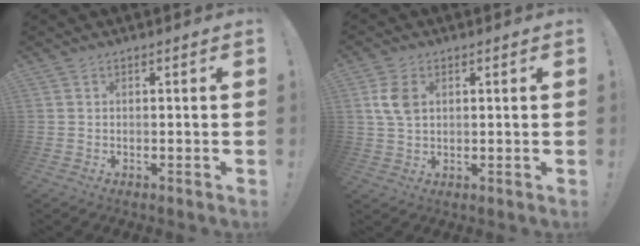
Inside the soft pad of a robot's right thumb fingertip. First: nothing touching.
{"total": 6.2, "force": [1.9, 4.1, 4.3], "torque": [-0.090, 0.001, 0.035]}